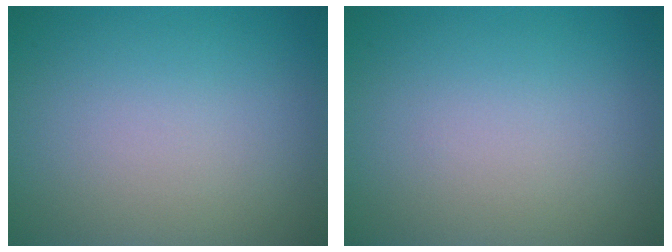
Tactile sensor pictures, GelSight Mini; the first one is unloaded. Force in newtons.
{"total": 0.0}